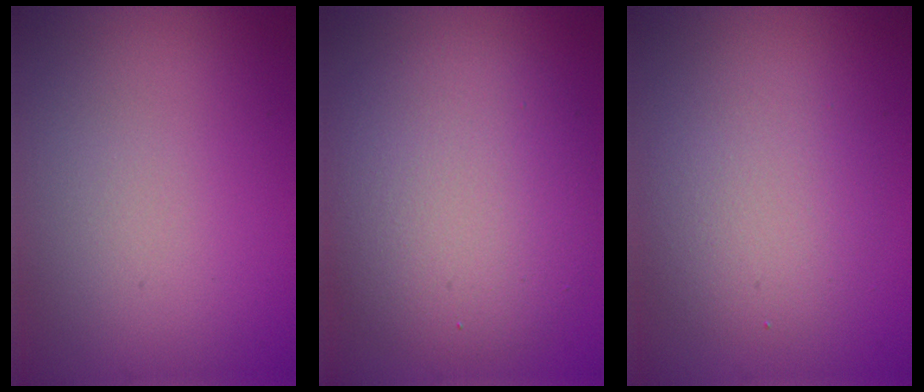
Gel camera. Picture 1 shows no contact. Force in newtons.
{"total": 7.8, "press": 7.8, "slide": 0.2}
{"total": 3.7, "press": 3.7, "slide": 0.0}